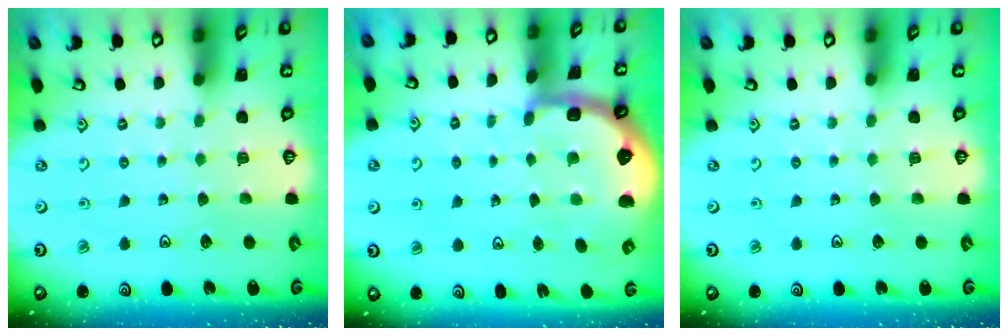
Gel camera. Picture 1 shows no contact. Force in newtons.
{"total": 4.2, "press": 4.0, "slide": 1.3}
{"total": 0.0}